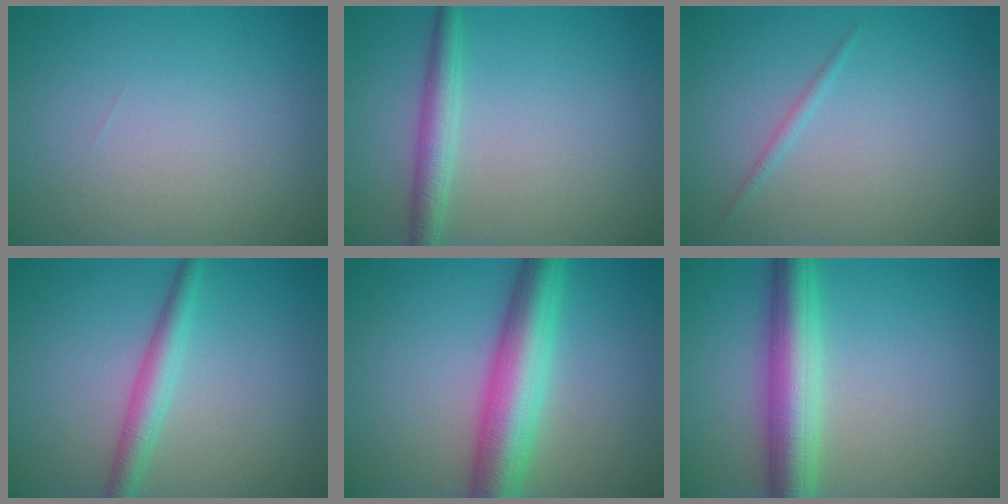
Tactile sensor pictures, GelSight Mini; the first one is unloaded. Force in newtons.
{"total": 2.6, "press": 2.6, "slide": 0.0}
{"total": 0.7, "press": 0.7, "slide": 0.0}
{"total": 2.9, "press": 2.9, "slide": 0.1}
{"total": 7.4, "press": 7.4, "slide": 0.1}
{"total": 6.3, "press": 6.3, "slide": 0.2}